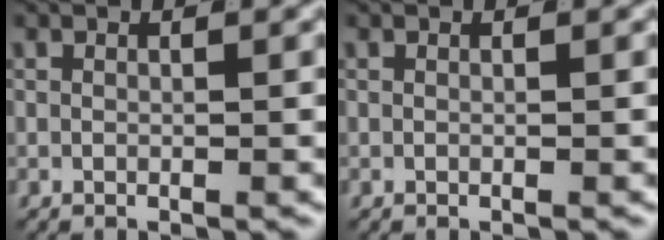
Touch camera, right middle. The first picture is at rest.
{"total": 0.0}